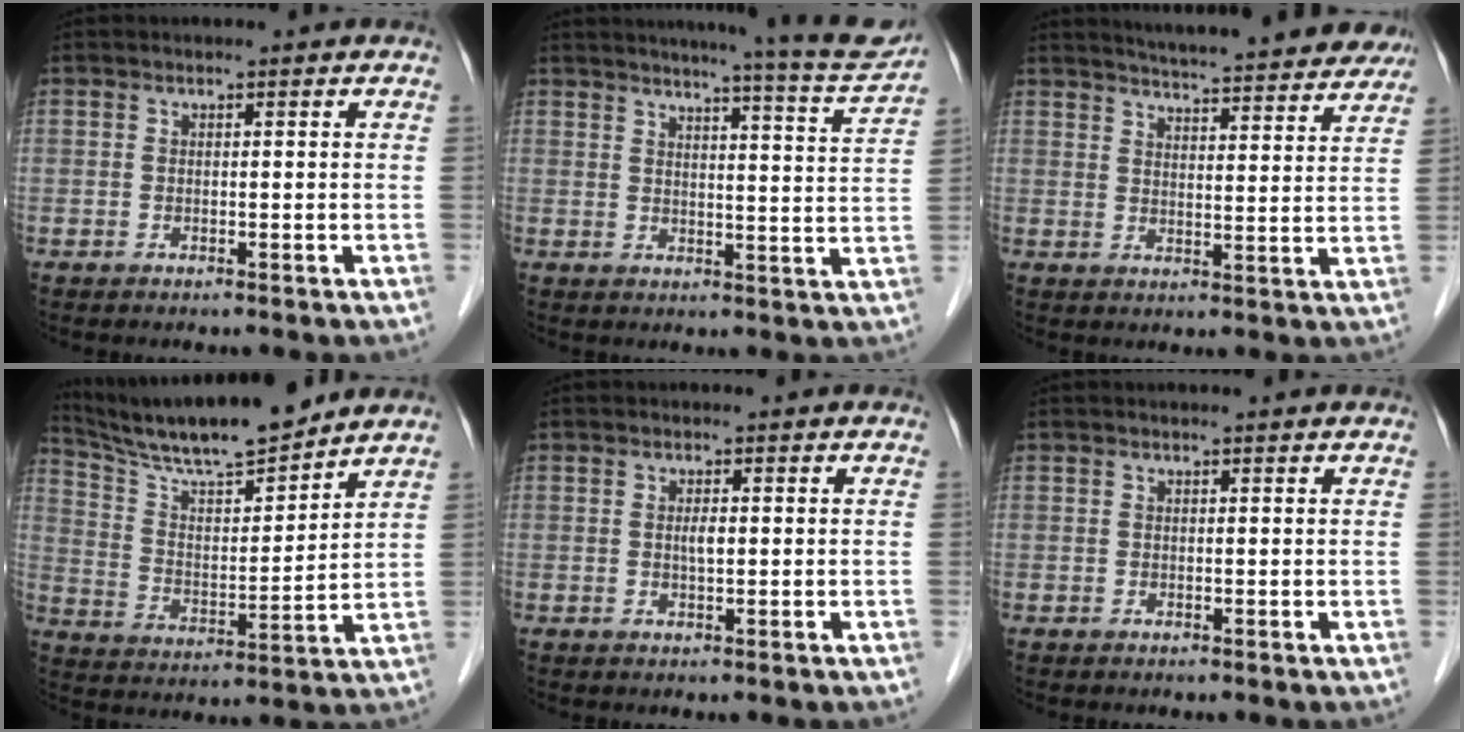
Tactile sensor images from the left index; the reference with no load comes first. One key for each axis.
{"total": 13.0, "fx": 12.1, "fy": -0.9, "fz": 4.6, "tx": -0.067, "ty": -0.044, "tz": 0.137}
{"total": 21.3, "fx": 19.7, "fy": 2.7, "fz": 7.8, "tx": -0.107, "ty": -0.018, "tz": 0.241}
{"total": 15.0, "fx": 13.6, "fy": 0.9, "fz": 6.2, "tx": -0.121, "ty": 0.003, "tz": 0.242}
{"total": 1.3, "fx": 0.1, "fy": 0.3, "fz": 1.3, "tx": -0.025, "ty": 0.001, "tz": 0.002}
{"total": 0.8, "fx": 0.8, "fy": 0.0, "fz": 0.2, "tx": -0.010, "ty": 0.002, "tz": 0.009}